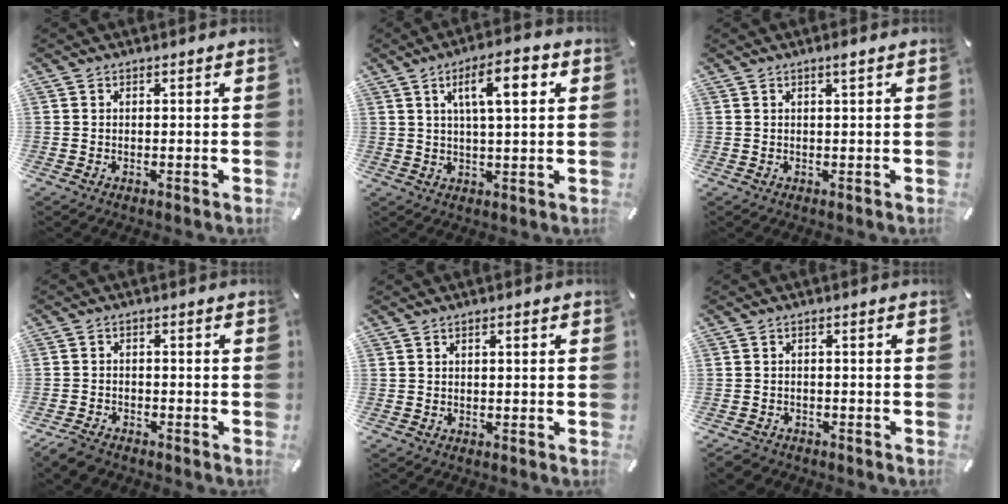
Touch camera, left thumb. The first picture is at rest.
{"total": 10.5, "force": [4.0, 3.2, 9.1], "torque": [-0.151, -0.004, 0.061]}
{"total": 1.2, "force": [0.7, 0.0, 1.0], "torque": [-0.020, -0.001, 0.011]}
{"total": 3.4, "force": [-2.9, 1.4, 0.9], "torque": [-0.028, 0.013, -0.059]}
{"total": 1.2, "force": [0.2, 0.3, 1.1], "torque": [-0.020, 0.002, 0.003]}
{"total": 2.4, "force": [-1.9, 1.3, 0.4], "torque": [-0.015, 0.009, -0.042]}